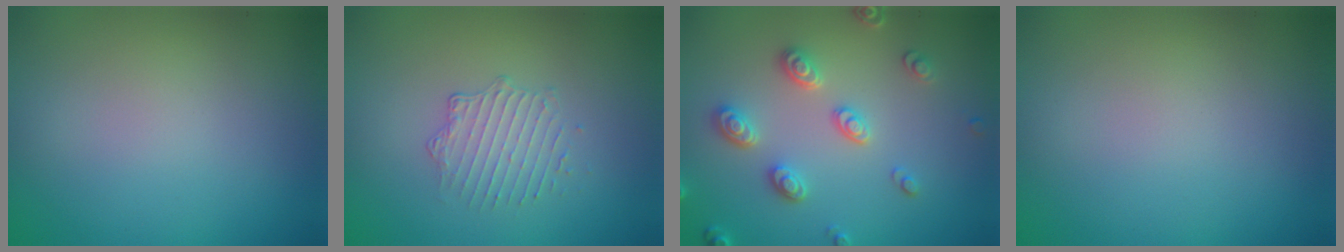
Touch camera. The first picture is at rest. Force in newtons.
{"total": 1.7, "press": 1.1, "slide": 1.3}
{"total": 3.3, "press": 3.2, "slide": 0.9}
{"total": 0.0}